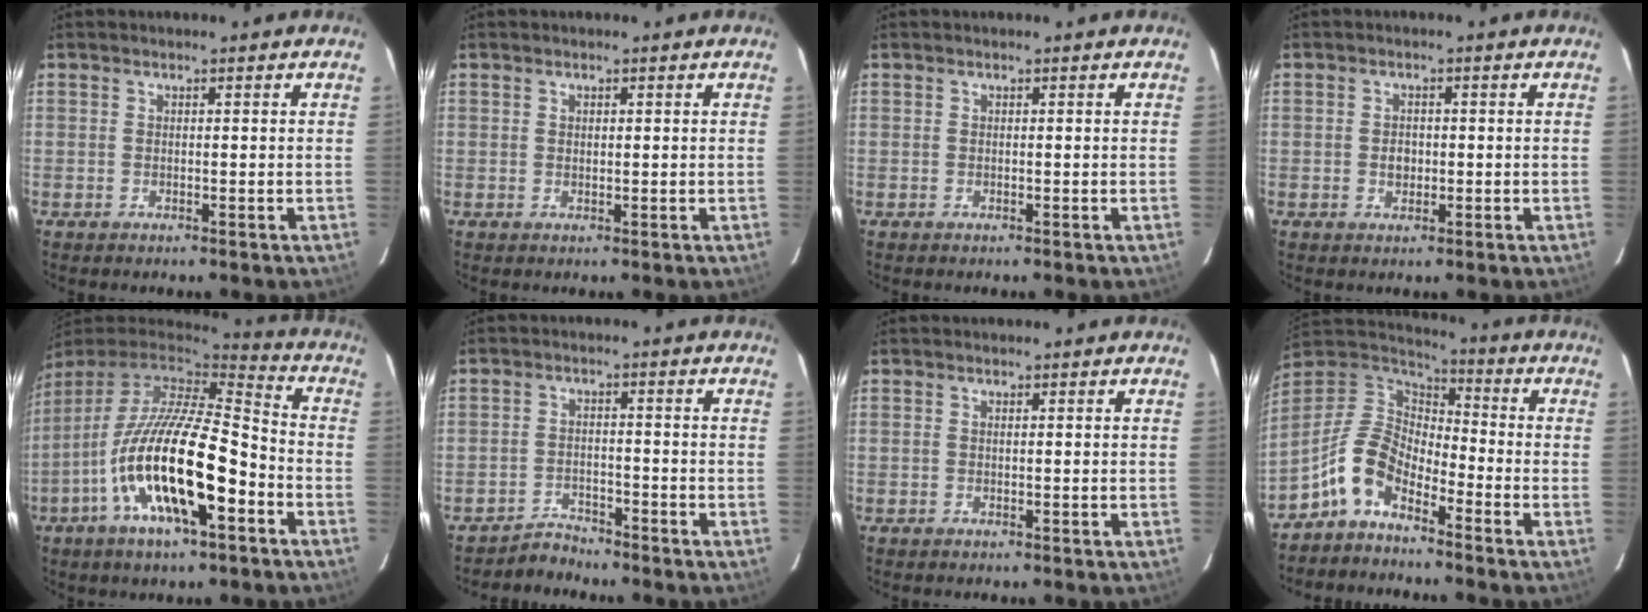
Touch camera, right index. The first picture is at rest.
{"total": 0.7, "force": [0.3, 0.5, 0.4], "torque": [-0.007, 0.002, 0.006]}
{"total": 0.0}
{"total": 2.8, "force": [-0.5, 2.2, 1.6], "torque": [-0.028, 0.004, -0.008]}
{"total": 20.6, "force": [-7.9, 5.7, 18.2], "torque": [-0.334, -0.029, -0.147]}
{"total": 3.4, "force": [-3.3, 0.9, -0.4], "torque": [0.003, 0.010, -0.059]}
{"total": 0.0}
{"total": 10.2, "force": [-6.2, 5.2, 6.3], "torque": [-0.135, 0.023, -0.134]}